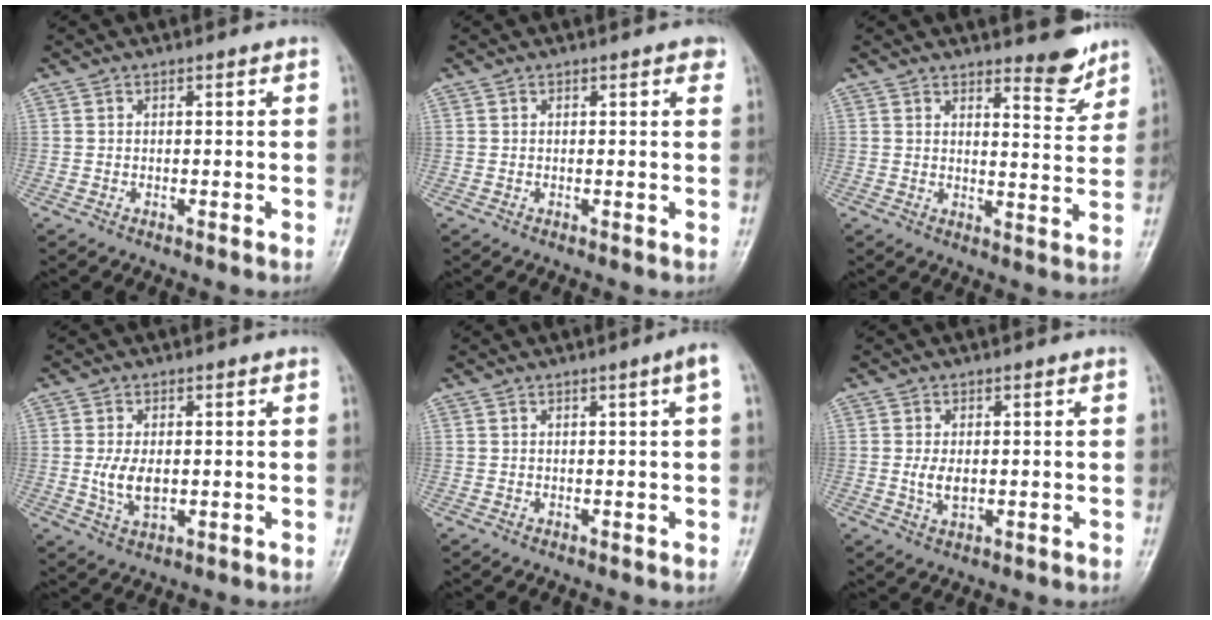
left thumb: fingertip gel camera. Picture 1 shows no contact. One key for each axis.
{"total": 1.5, "fx": 0.9, "fy": 0.7, "fz": 1.0, "tx": -0.004, "ty": -0.001, "tz": 0.008}
{"total": 5.9, "fx": 5.0, "fy": 1.7, "fz": 2.6, "tx": -0.015, "ty": -0.046, "tz": 0.071}
{"total": 5.0, "fx": -0.1, "fy": 2.9, "fz": 4.1, "tx": -0.078, "ty": -0.010, "tz": 0.004}
{"total": 2.0, "fx": 0.5, "fy": -0.3, "fz": 1.9, "tx": -0.030, "ty": 0.003, "tz": 0.010}
{"total": 3.1, "fx": 0.1, "fy": 1.8, "fz": 2.5, "tx": -0.045, "ty": -0.006, "tz": 0.004}